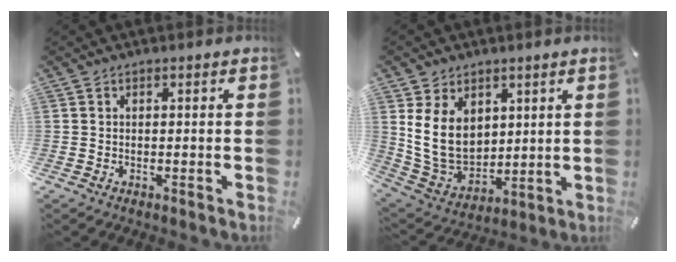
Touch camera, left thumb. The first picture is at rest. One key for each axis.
{"total": 12.4, "fx": 3.9, "fy": 9.8, "fz": 6.5, "tx": -0.153, "ty": -0.020, "tz": 0.075}